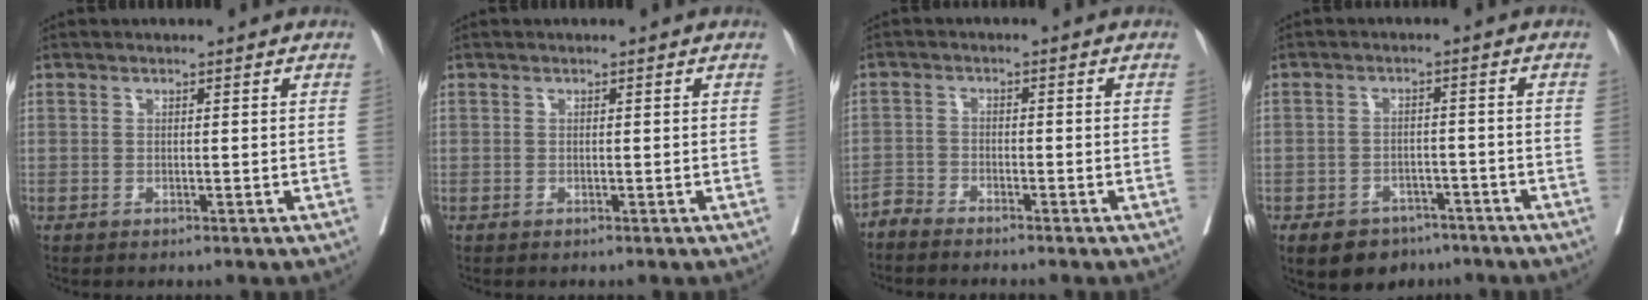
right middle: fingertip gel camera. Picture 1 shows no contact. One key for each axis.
{"total": 0.0}
{"total": 2.7, "fx": -2.7, "fy": -0.1, "fz": 0.4, "tx": 0.002, "ty": -0.005, "tz": -0.050}
{"total": 7.5, "fx": -5.3, "fy": 4.8, "fz": 2.2, "tx": -0.032, "ty": 0.007, "tz": -0.075}